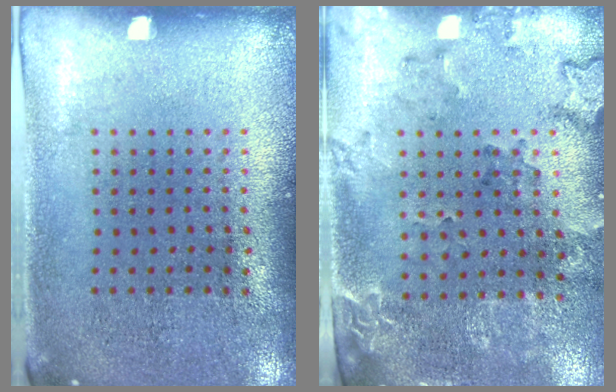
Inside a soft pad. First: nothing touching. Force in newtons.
{"total": 1.8, "press": 1.5, "slide": 0.9}